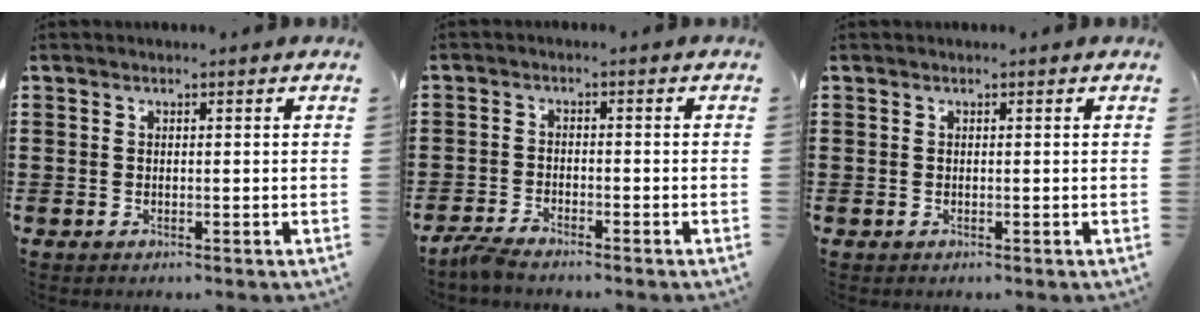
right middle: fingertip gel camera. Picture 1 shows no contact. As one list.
[{"total": 2.7, "force": [-2.5, 0.1, 0.9], "torque": [-0.033, -0.004, -0.054]}, {"total": 0.0}]